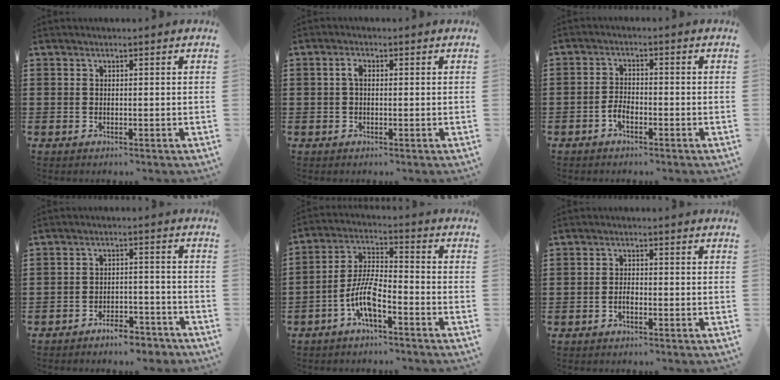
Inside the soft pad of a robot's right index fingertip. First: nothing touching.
{"total": 1.8, "force": [0.0, 0.9, 1.5], "torque": [-0.030, 0.004, -0.002]}
{"total": 2.4, "force": [-1.4, 1.0, 1.7], "torque": [-0.042, -0.001, -0.030]}
{"total": 4.7, "force": [-4.5, 0.9, 1.1], "torque": [-0.019, 0.011, -0.089]}
{"total": 7.4, "force": [-3.9, 1.8, 6.0], "torque": [-0.142, -0.010, -0.076]}
{"total": 1.7, "force": [-0.8, 0.5, 1.4], "torque": [-0.029, -0.002, -0.014]}